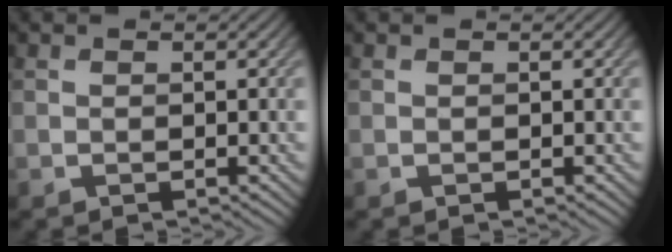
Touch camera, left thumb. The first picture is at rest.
{"total": 0.0}